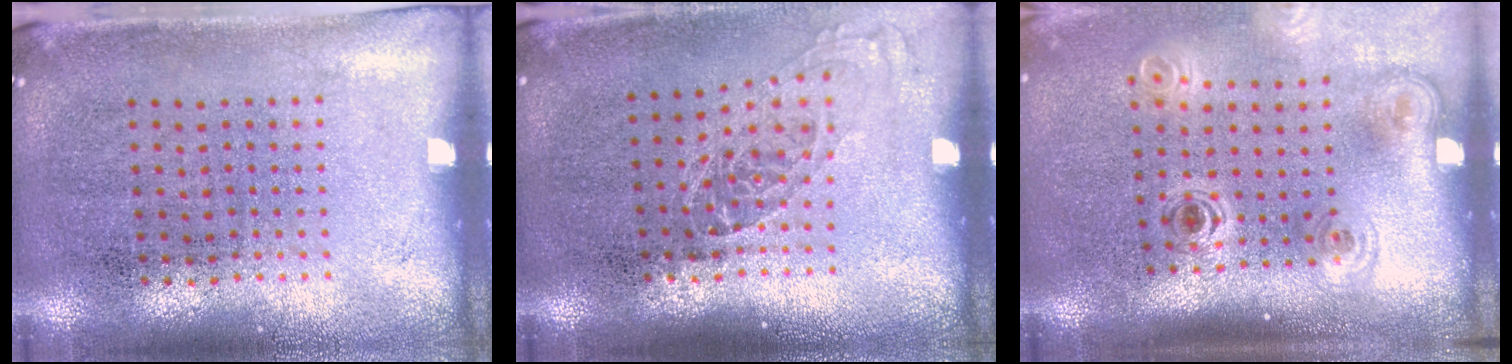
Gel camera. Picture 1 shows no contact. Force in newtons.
{"total": 1.2, "press": 1.0, "slide": 0.7}
{"total": 2.0, "press": 1.4, "slide": 1.5}